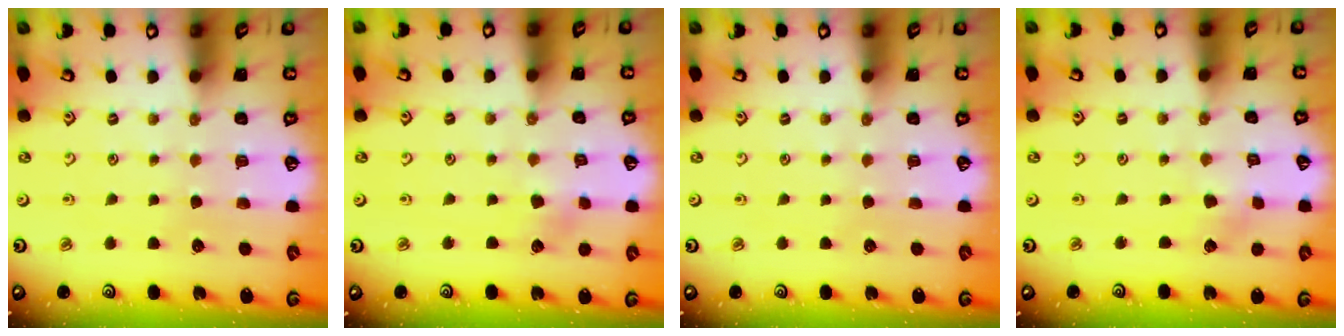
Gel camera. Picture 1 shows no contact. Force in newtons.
{"total": 3.1, "press": 3.0, "slide": 0.5}
{"total": 0.0}
{"total": 1.5, "press": 1.5, "slide": 0.2}